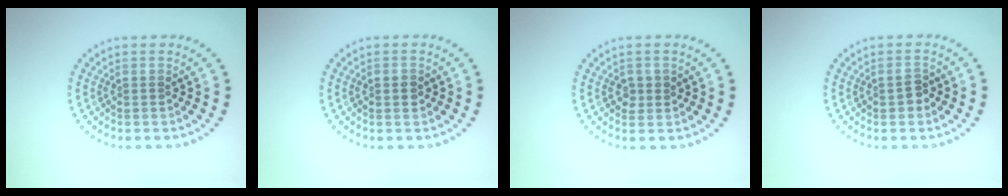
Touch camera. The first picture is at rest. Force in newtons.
{"total": 1.4, "press": 1.4, "slide": 0.2}
{"total": 1.4, "press": 1.4, "slide": 0.2}
{"total": 1.3, "press": 1.3, "slide": 0.1}